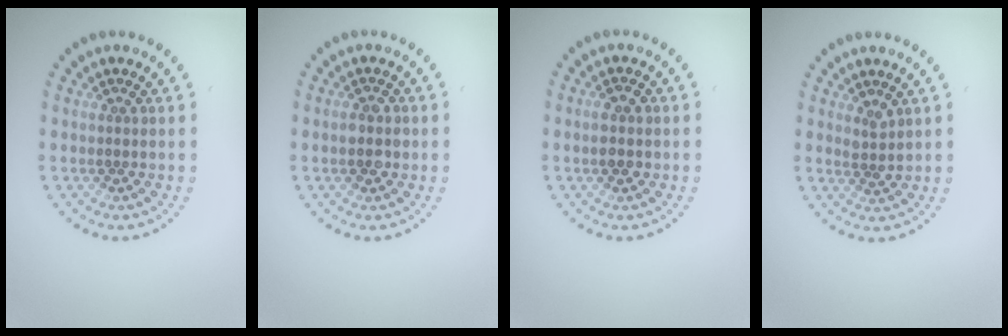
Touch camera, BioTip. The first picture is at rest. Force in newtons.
{"total": 1.7, "press": 1.6, "slide": 0.2}
{"total": 1.8, "press": 1.8, "slide": 0.1}
{"total": 1.3, "press": 1.0, "slide": 0.8}